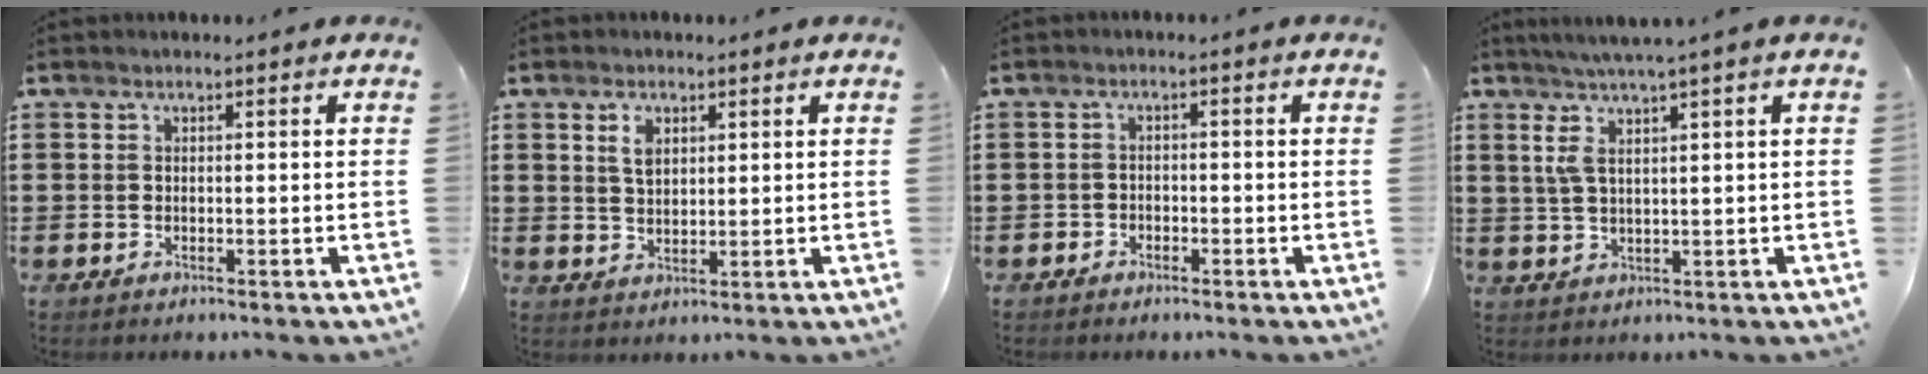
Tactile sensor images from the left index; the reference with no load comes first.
{"total": 3.2, "force": [1.5, 1.8, 2.1], "torque": [-0.040, 0.004, 0.026]}
{"total": 1.6, "force": [-1.5, 0.7, -0.1], "torque": [-0.006, 0.002, -0.035]}
{"total": 4.2, "force": [1.7, -0.2, 3.8], "torque": [-0.086, -0.005, 0.026]}